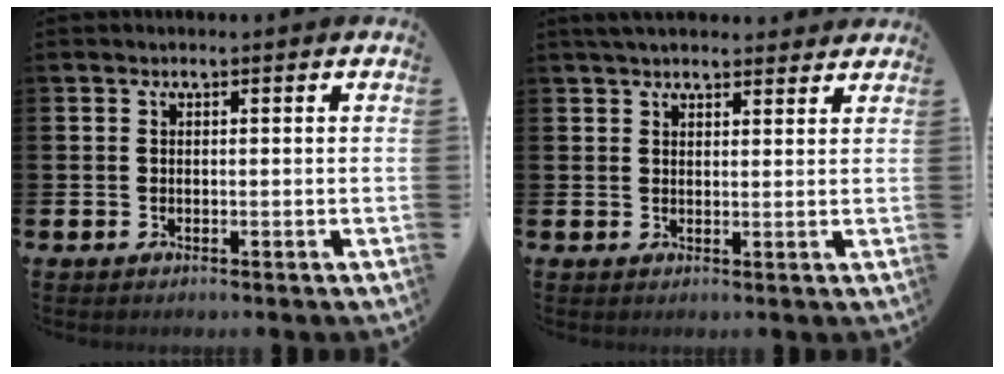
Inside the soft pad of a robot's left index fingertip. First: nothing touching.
{"total": 3.4, "force": [3.2, 0.8, 0.9], "torque": [-0.022, -0.009, 0.059]}